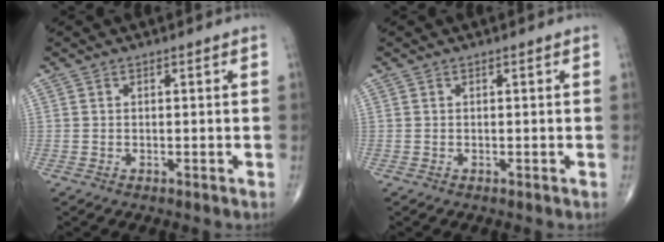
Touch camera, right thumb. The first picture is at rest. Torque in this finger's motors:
{"motor_torque": [-0.08, 0.08, 0.00, 0.00, 0.00]}